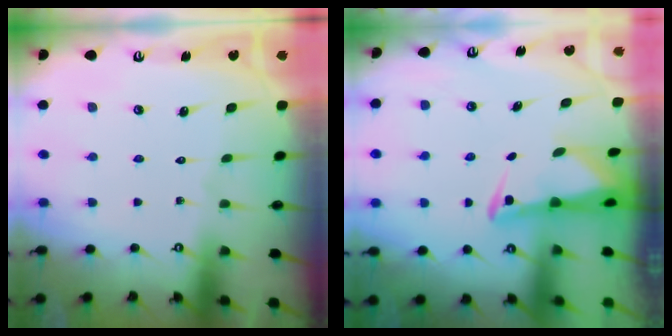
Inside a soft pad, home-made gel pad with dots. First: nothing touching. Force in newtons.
{"total": 2.7, "press": 2.6, "slide": 0.6}